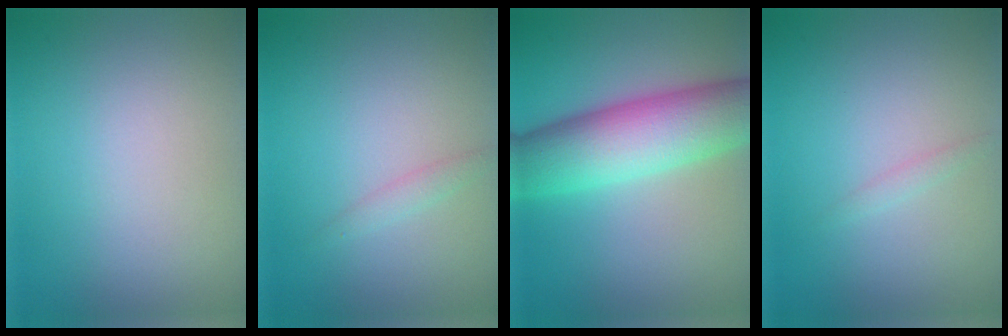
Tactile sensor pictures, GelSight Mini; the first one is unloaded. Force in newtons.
{"total": 1.0, "press": 1.0, "slide": 0.0}
{"total": 9.4, "press": 9.4, "slide": 0.3}
{"total": 0.7, "press": 0.7, "slide": 0.0}